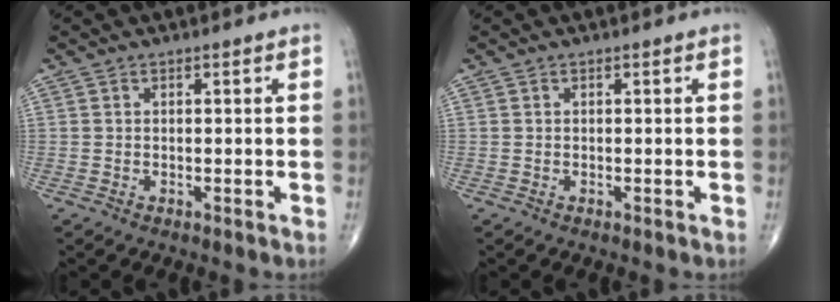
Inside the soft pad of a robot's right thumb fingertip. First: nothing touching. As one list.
[{"total": 0.0}]